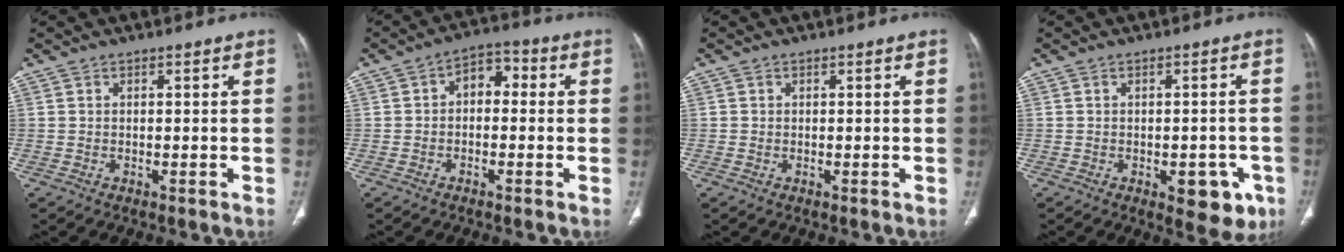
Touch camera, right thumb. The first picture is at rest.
{"total": 5.4, "force": [-0.1, 3.7, 3.9], "torque": [-0.034, 0.024, -0.016]}
{"total": 0.0}
{"total": 7.6, "force": [-3.1, 3.9, 5.7], "torque": [-0.040, 0.008, -0.029]}